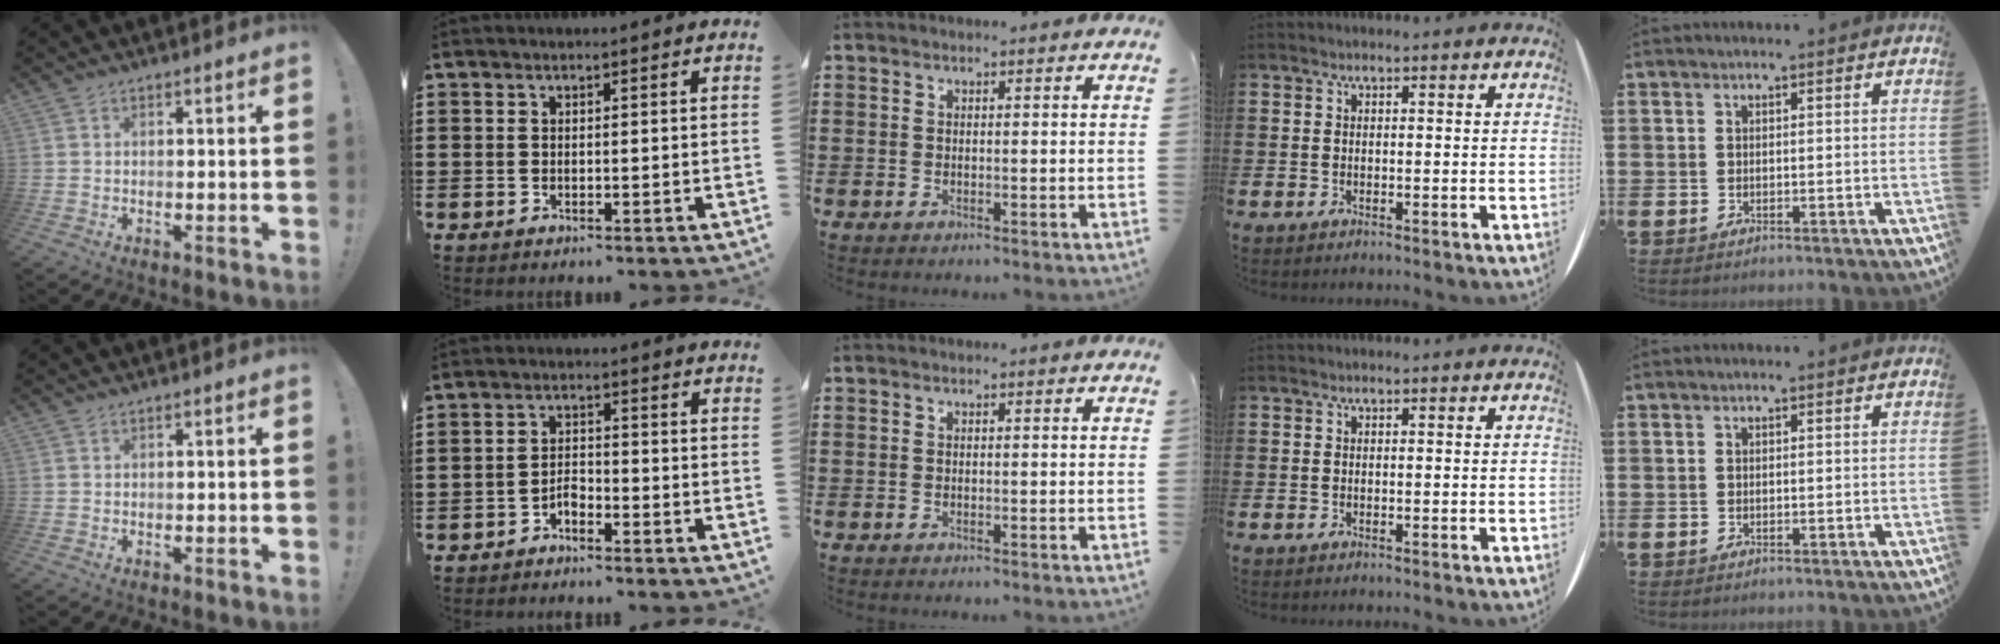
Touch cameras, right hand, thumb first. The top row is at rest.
{"index": {"total": 2.2, "force": [-1.9, 0.8, 0.9], "torque": [-0.022, 0.005, -0.039]}}